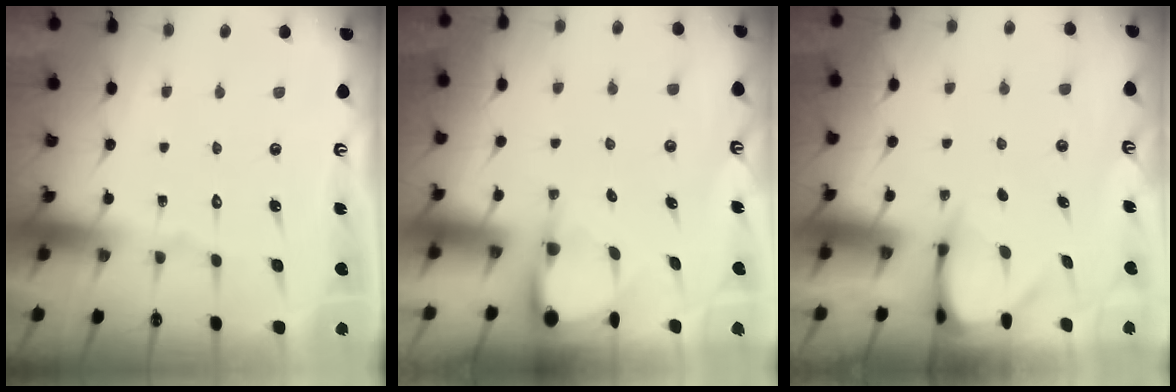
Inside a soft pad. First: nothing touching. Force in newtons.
{"total": 3.5, "press": 3.5, "slide": 0.2}
{"total": 3.6, "press": 3.6, "slide": 0.3}